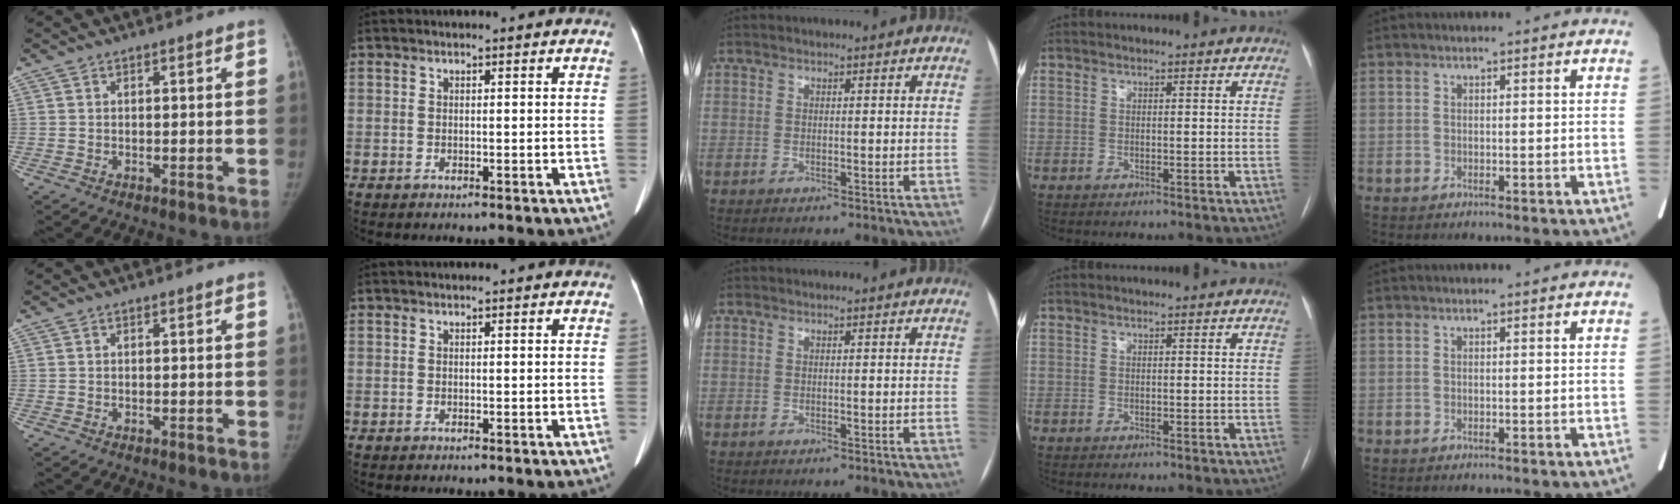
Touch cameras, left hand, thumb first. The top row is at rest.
{}